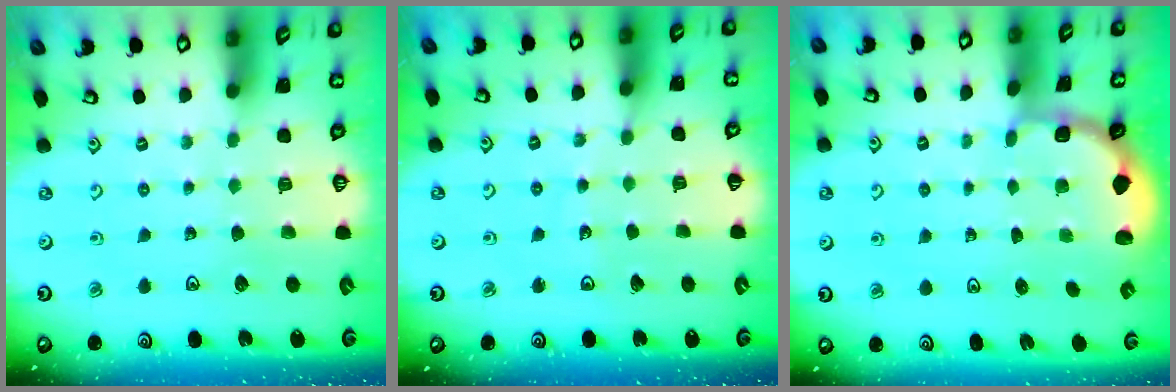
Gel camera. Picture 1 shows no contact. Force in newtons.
{"total": 3.0, "press": 3.0, "slide": 0.2}
{"total": 1.8, "press": 1.6, "slide": 0.7}